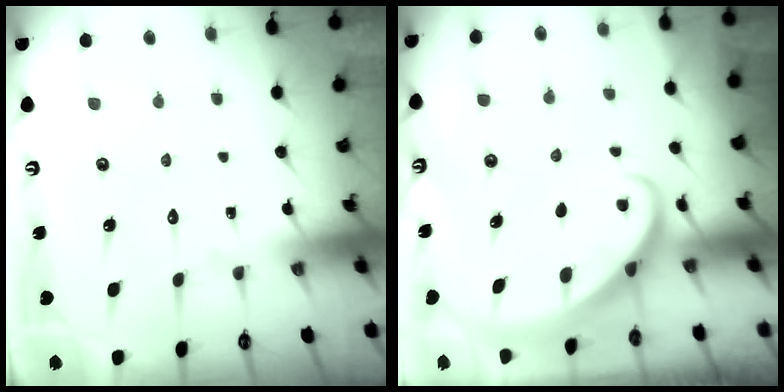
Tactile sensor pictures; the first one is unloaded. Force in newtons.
{"total": 2.7, "press": 2.7, "slide": 0.2}